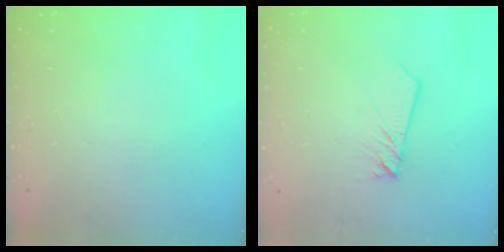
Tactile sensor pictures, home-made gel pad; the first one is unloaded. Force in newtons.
{"total": 2.0, "press": 2.0, "slide": 0.2}